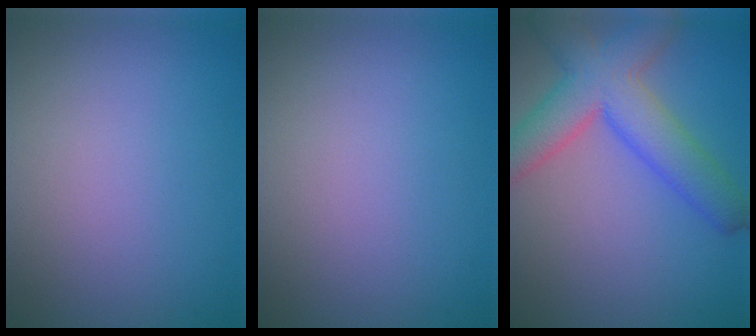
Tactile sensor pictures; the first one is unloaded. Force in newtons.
{"total": 0.0}
{"total": 7.3, "press": 7.3, "slide": 0.4}